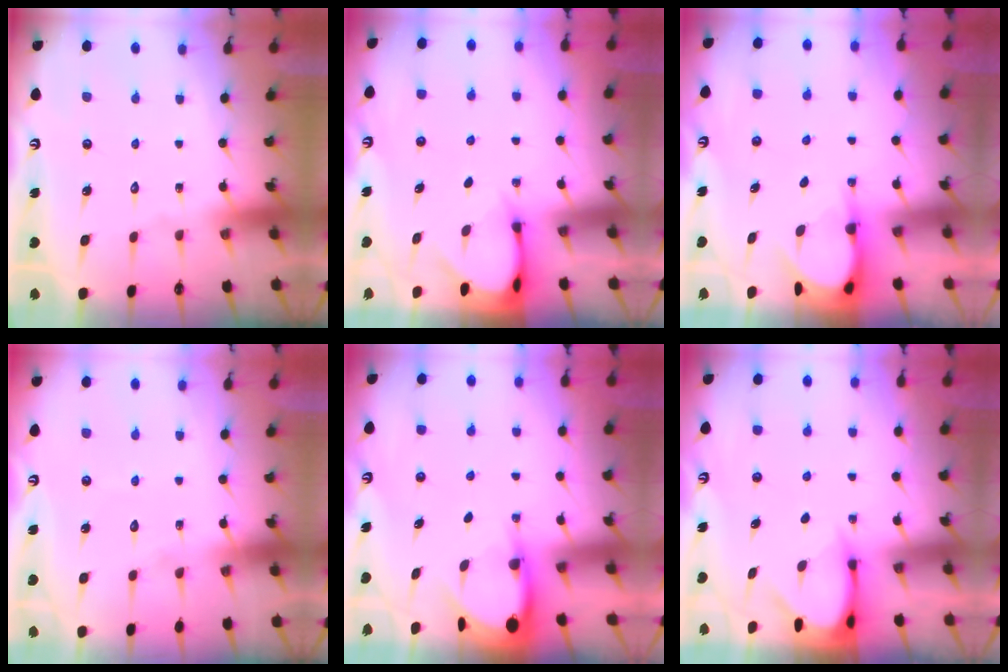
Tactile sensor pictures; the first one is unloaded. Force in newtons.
{"total": 3.1, "press": 3.1, "slide": 0.2}
{"total": 3.8, "press": 3.8, "slide": 0.2}
{"total": 2.3, "press": 2.3, "slide": 0.2}
{"total": 3.9, "press": 3.9, "slide": 0.3}
{"total": 3.6, "press": 3.6, "slide": 0.3}